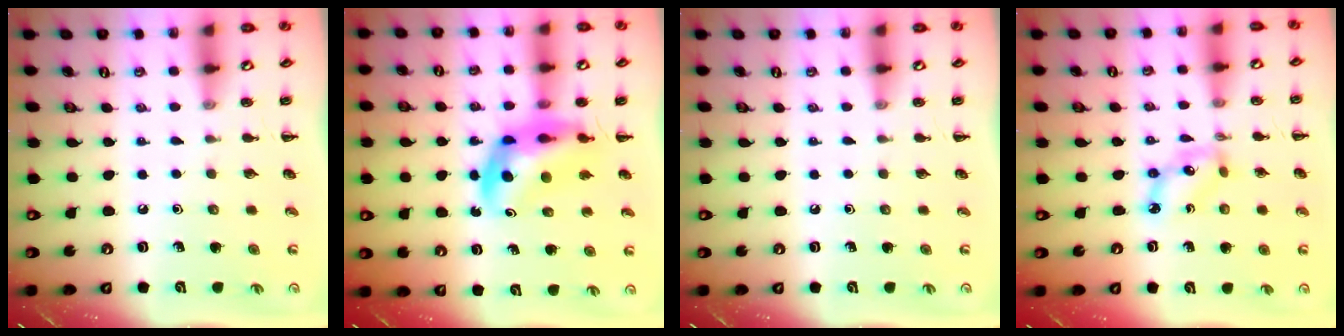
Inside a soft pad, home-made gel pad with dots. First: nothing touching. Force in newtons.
{"total": 11.4, "press": 10.9, "slide": 3.3}
{"total": 0.0}
{"total": 6.2, "press": 6.0, "slide": 1.6}